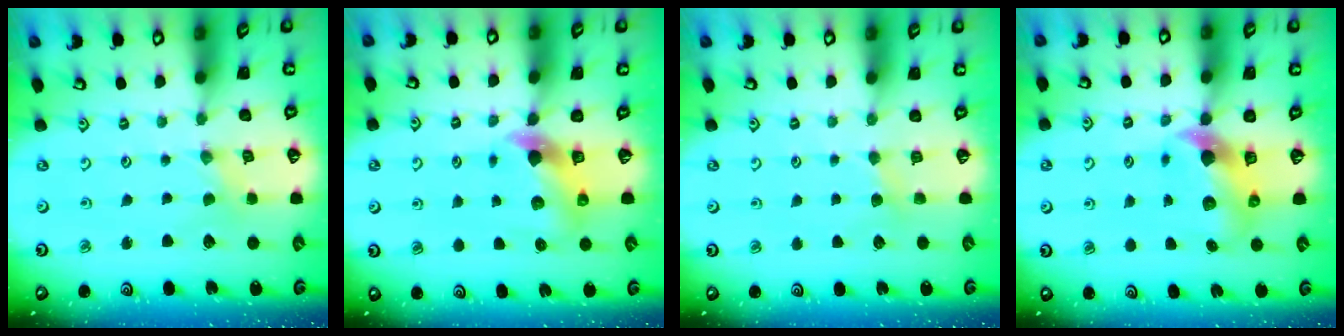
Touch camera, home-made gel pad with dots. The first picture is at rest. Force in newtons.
{"total": 6.0, "press": 5.9, "slide": 0.9}
{"total": 3.0, "press": 3.0, "slide": 0.4}
{"total": 7.6, "press": 7.5, "slide": 1.1}